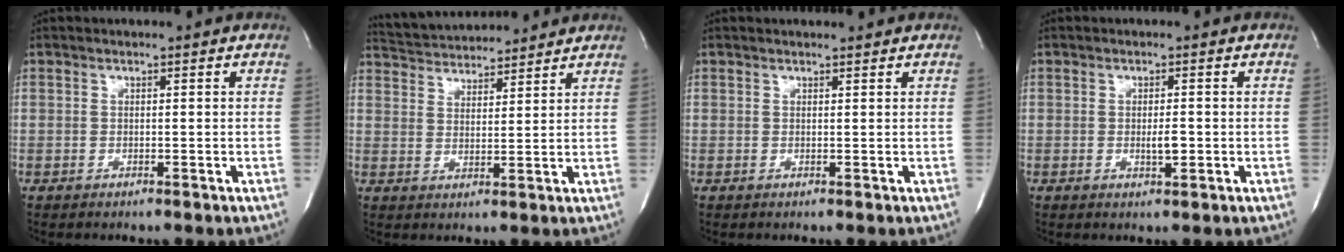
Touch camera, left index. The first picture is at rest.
{"total": 11.3, "force": [10.8, 1.7, 2.7], "torque": [-0.053, 0.019, 0.169]}
{"total": 1.5, "force": [1.5, 0.2, 0.2], "torque": [-0.008, 0.001, 0.019]}
{"total": 1.9, "force": [-0.6, 0.5, 1.7], "torque": [-0.033, -0.007, -0.008]}